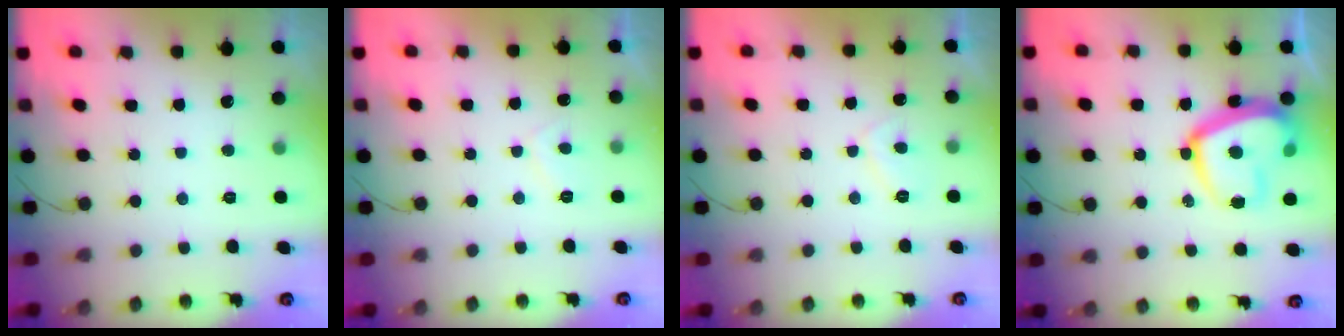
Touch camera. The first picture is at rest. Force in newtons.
{"total": 2.1, "press": 2.0, "slide": 0.9}
{"total": 3.5, "press": 3.4, "slide": 0.8}
{"total": 17.8, "press": 17.7, "slide": 1.9}